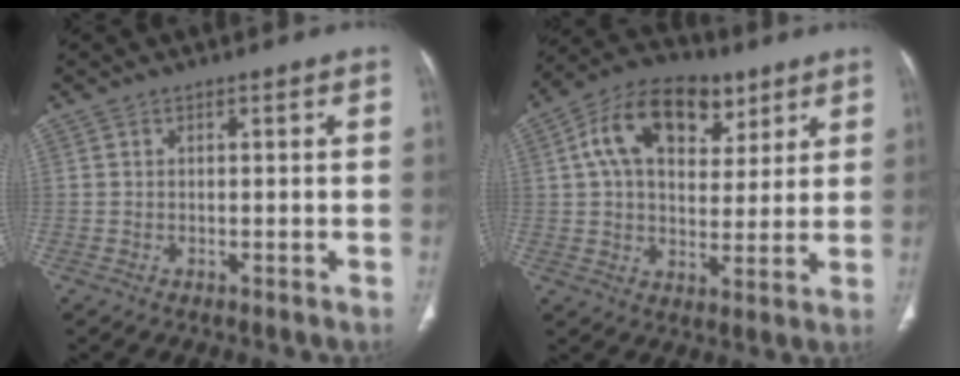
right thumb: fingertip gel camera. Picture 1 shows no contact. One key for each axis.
{"total": 17.1, "fx": 6.9, "fy": 10.9, "fz": 11.3, "tx": -0.158, "ty": 0.000, "tz": 0.110}